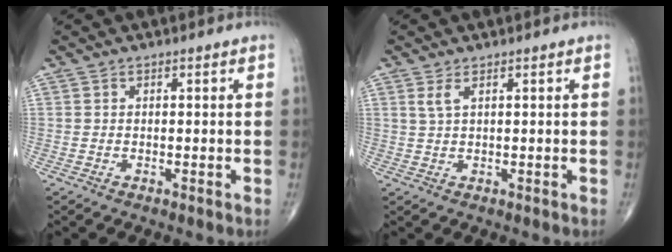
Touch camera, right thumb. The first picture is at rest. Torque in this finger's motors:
{"motor_torque": [-0.36, 0.17, 0.15, -0.05, 0.06]}